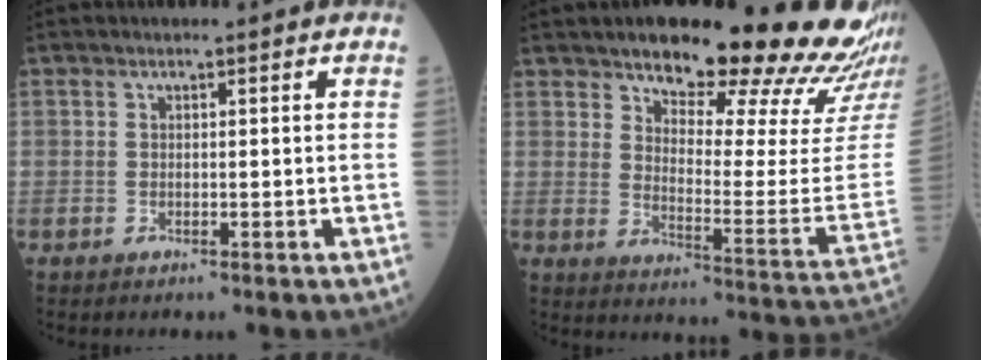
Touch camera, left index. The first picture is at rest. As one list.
[{"total": 23.0, "force": [19.2, 3.6, 12.1], "torque": [-0.161, -0.072, 0.233]}]